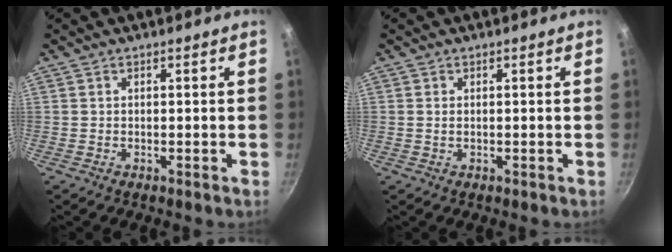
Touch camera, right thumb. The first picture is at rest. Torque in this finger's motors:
{"motor_torque": [-0.37, 0.00, -0.13, -0.05, -0.04]}